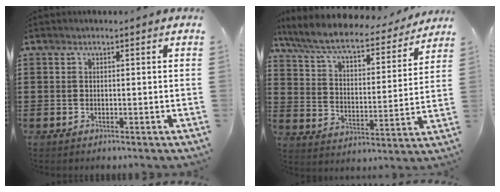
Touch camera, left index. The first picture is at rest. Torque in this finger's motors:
{"motor_torque": [1.16, -0.98, 0.42, 0.21]}